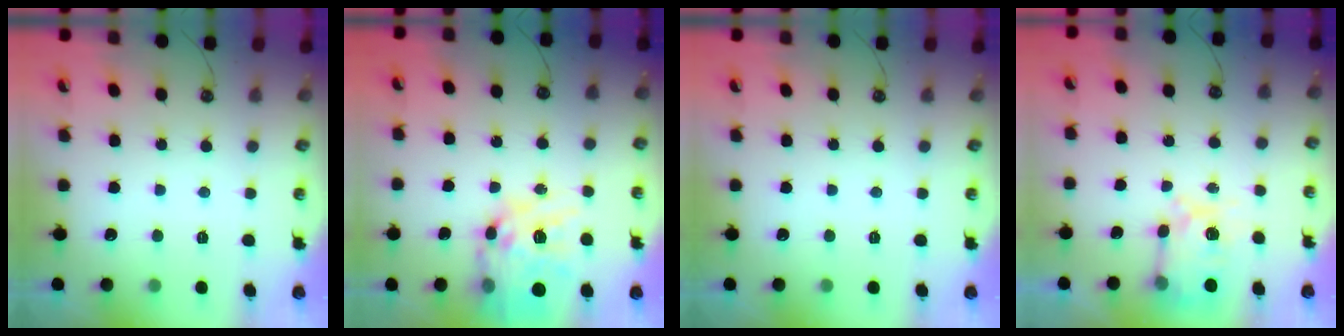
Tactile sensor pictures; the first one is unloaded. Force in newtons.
{"total": 19.6, "press": 19.5, "slide": 1.8}
{"total": 0.0}
{"total": 7.2, "press": 7.1, "slide": 0.6}